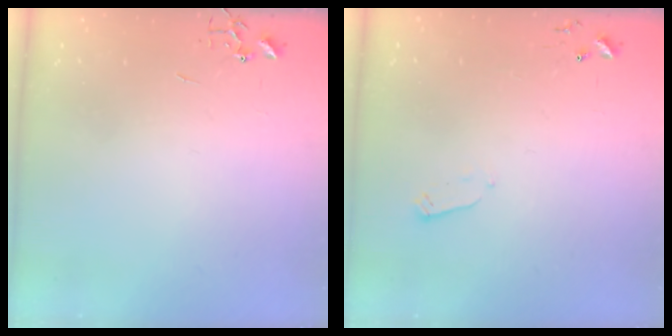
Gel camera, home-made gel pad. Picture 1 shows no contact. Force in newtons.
{"total": 2.4, "press": 2.4, "slide": 0.4}